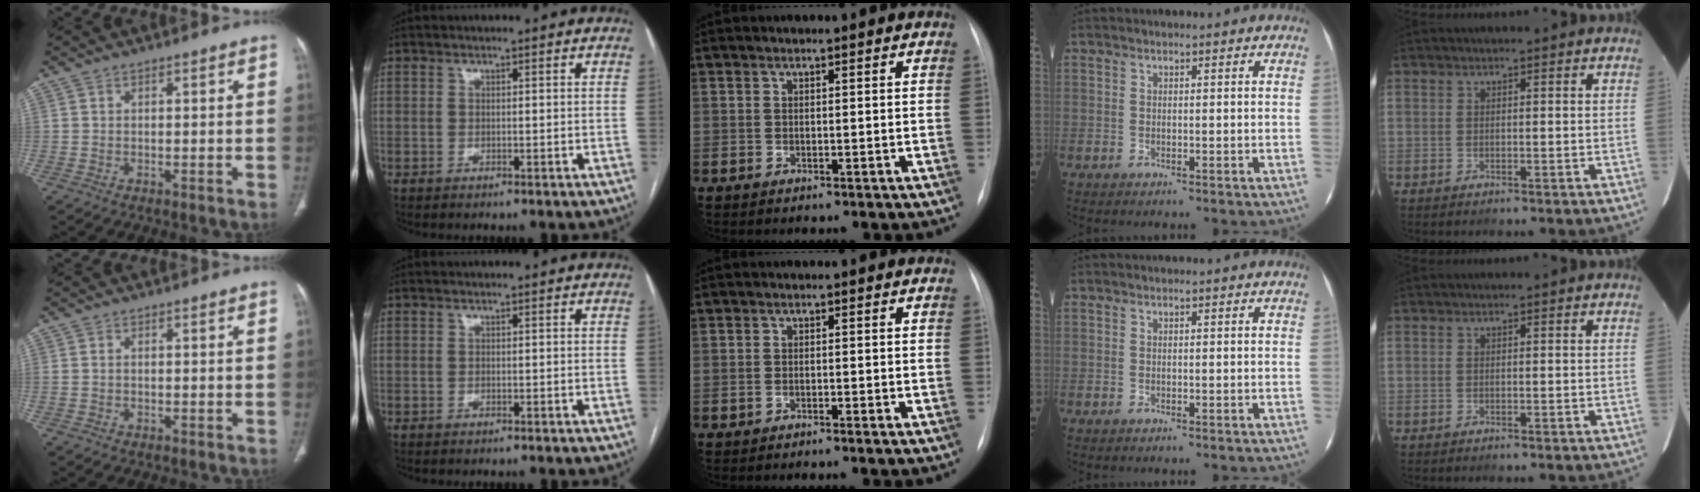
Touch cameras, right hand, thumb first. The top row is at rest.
{"thumb": {"total": 0.7, "force": [-0.1, 0.4, 0.5], "torque": [-0.016, 0.004, 0.002]}, "middle": {"total": 0.9, "force": [-0.6, 0.2, 0.7], "torque": [-0.015, 0.000, -0.009]}}